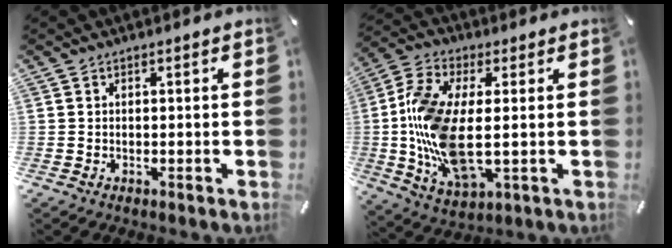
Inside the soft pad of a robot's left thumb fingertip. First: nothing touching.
{"total": 16.2, "force": [0.1, 7.4, 14.4], "torque": [-0.316, -0.018, 0.004]}